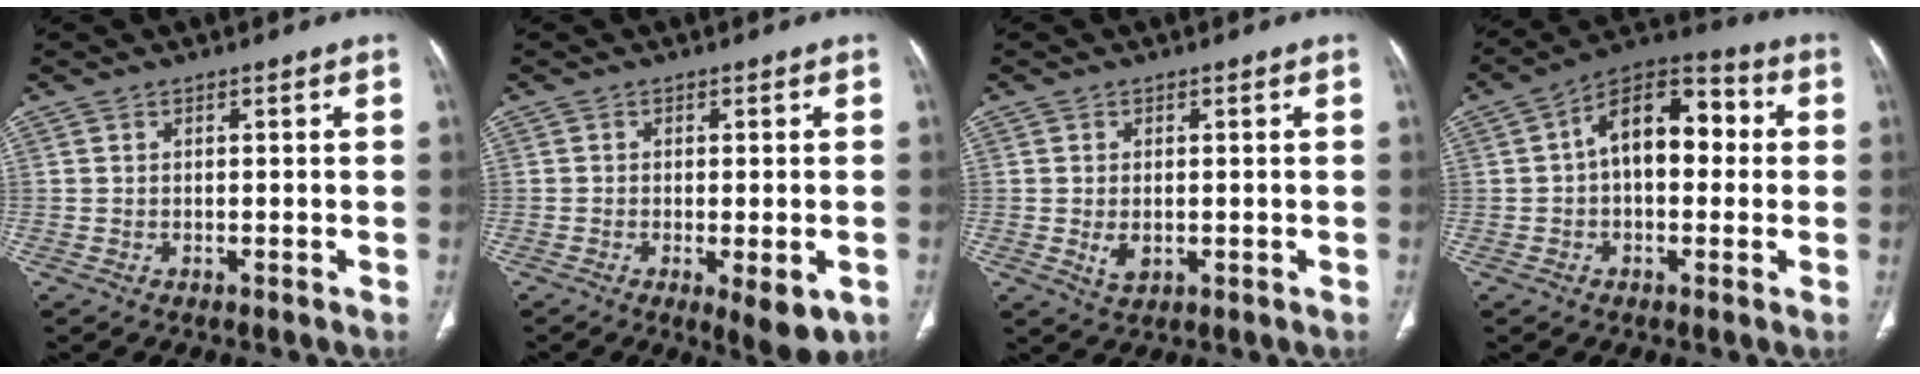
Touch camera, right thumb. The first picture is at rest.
{"total": 6.7, "force": [-2.5, 2.3, 5.8], "torque": [-0.077, -0.010, -0.030]}
{"total": 3.0, "force": [-0.3, 1.8, 2.3], "torque": [-0.043, -0.007, 0.000]}
{"total": 13.5, "force": [1.3, 8.1, 10.8], "torque": [-0.139, 0.041, 0.006]}